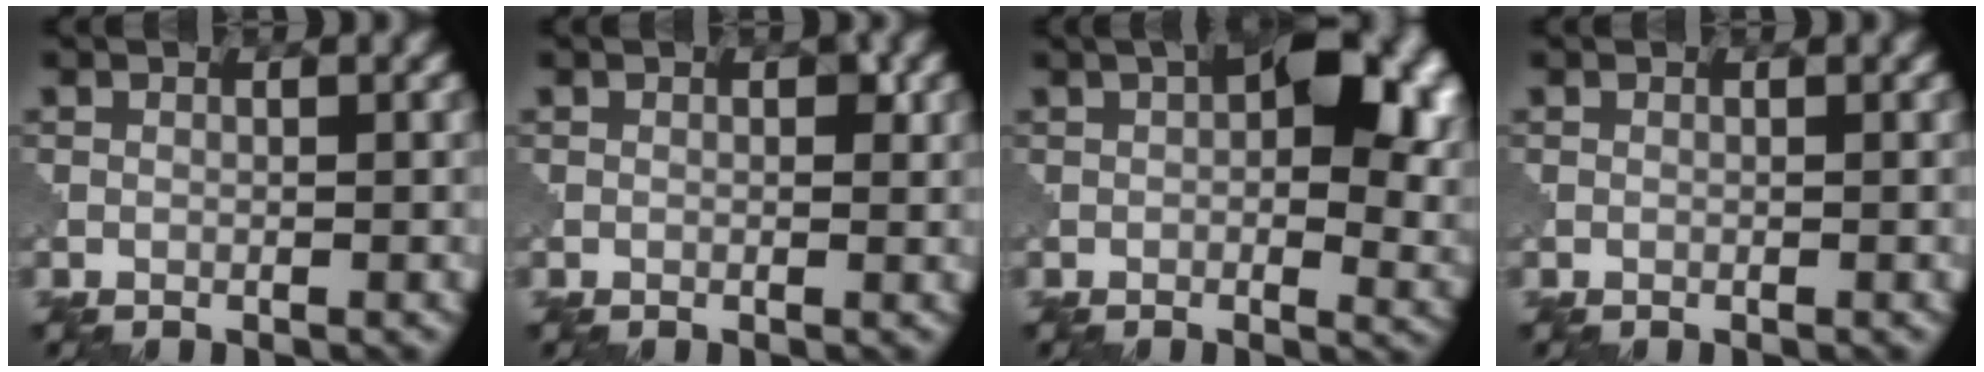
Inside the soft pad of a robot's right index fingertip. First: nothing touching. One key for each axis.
{"total": 1.1, "fx": 0.2, "fy": 0.6, "fz": 0.8, "tx": -0.008, "ty": -0.003, "tz": 0.004}
{"total": 9.8, "fx": 2.1, "fy": 5.1, "fz": 8.1, "tx": -0.091, "ty": 0.001, "tz": 0.029}
{"total": 0.0}